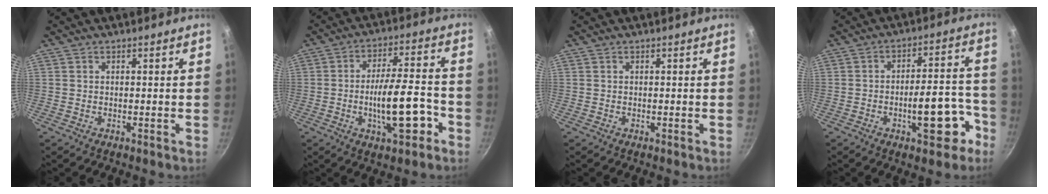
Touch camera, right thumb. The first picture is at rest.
{"total": 13.1, "force": [-4.4, 4.6, 11.5], "torque": [-0.164, 0.034, -0.065]}
{"total": 0.0}
{"total": 12.1, "force": [-5.4, 5.0, 9.6], "torque": [-0.095, 0.053, -0.071]}